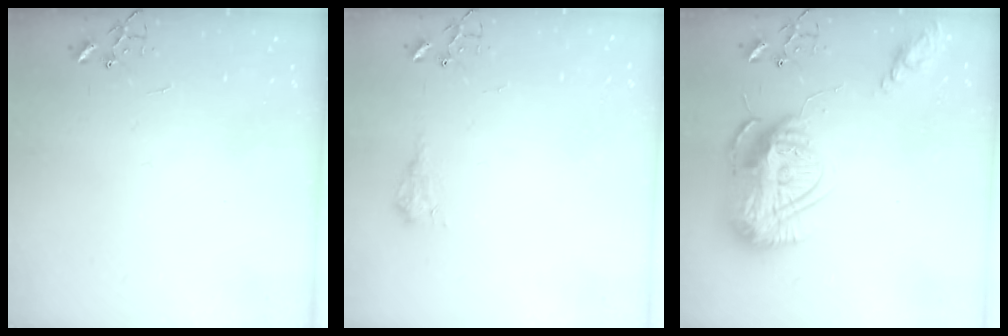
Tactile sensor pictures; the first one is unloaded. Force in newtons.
{"total": 8.5, "press": 8.5, "slide": 0.8}
{"total": 18.7, "press": 18.6, "slide": 1.7}